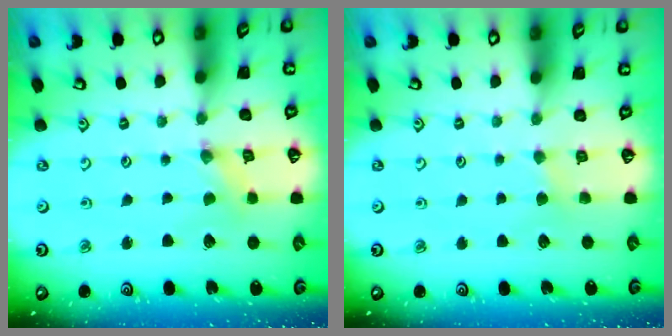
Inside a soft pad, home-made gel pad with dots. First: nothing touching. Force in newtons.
{"total": 2.1, "press": 2.1, "slide": 0.4}